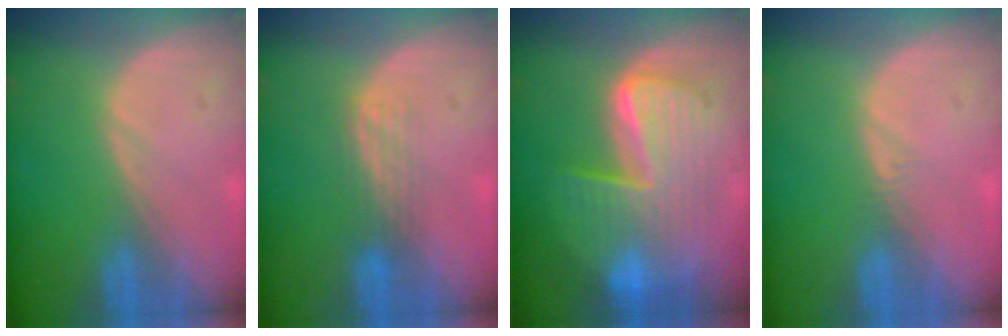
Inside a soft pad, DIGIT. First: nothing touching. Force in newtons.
{"total": 3.1, "press": 2.8, "slide": 1.4}
{"total": 10.3, "press": 10.3, "slide": 0.9}
{"total": 0.5, "press": 0.5, "slide": 0.2}